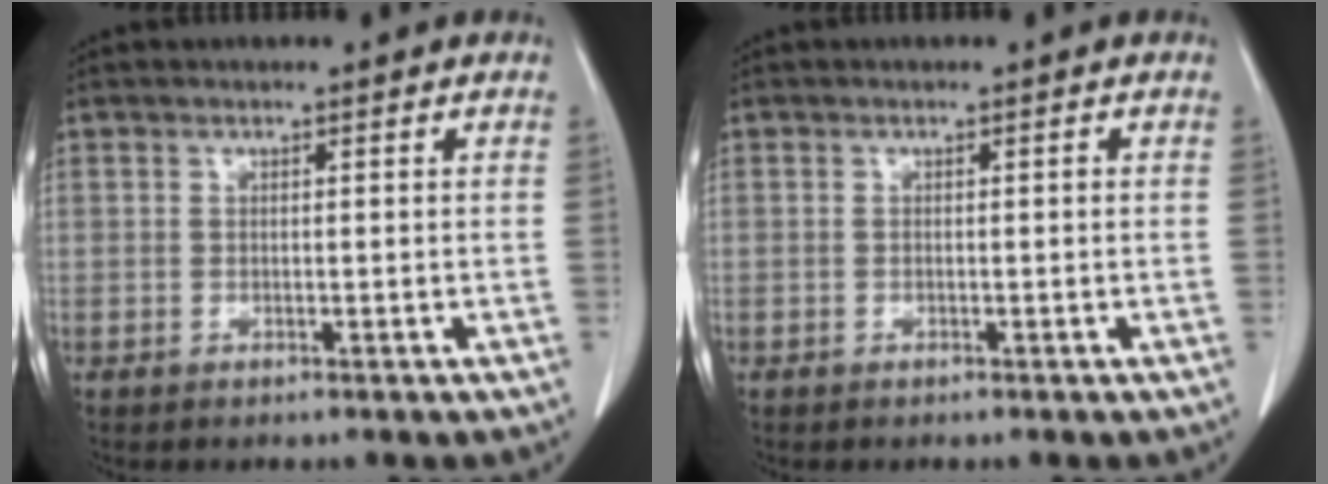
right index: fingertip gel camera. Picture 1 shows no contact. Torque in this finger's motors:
{"motor_torque": [0.10, -0.05, 0.00, 0.01]}